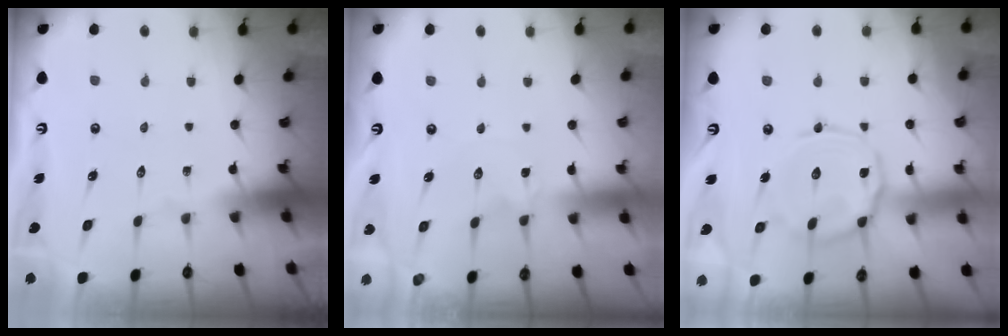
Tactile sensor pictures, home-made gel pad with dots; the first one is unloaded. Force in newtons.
{"total": 0.0}
{"total": 9.5, "press": 9.5, "slide": 0.7}